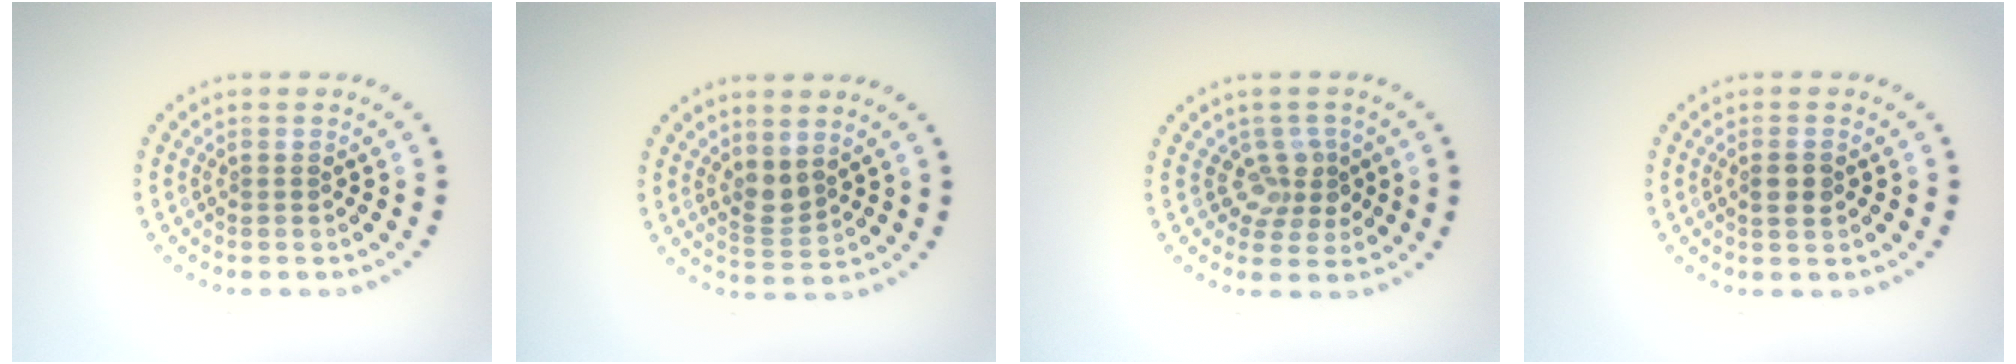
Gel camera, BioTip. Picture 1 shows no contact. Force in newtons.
{"total": 2.1, "press": 1.7, "slide": 1.2}
{"total": 2.4, "press": 2.0, "slide": 1.4}
{"total": 1.7, "press": 1.7, "slide": 0.5}